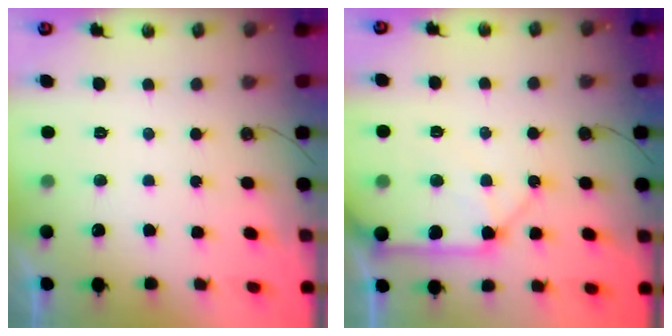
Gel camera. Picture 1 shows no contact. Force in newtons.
{"total": 11.6, "press": 11.4, "slide": 1.9}